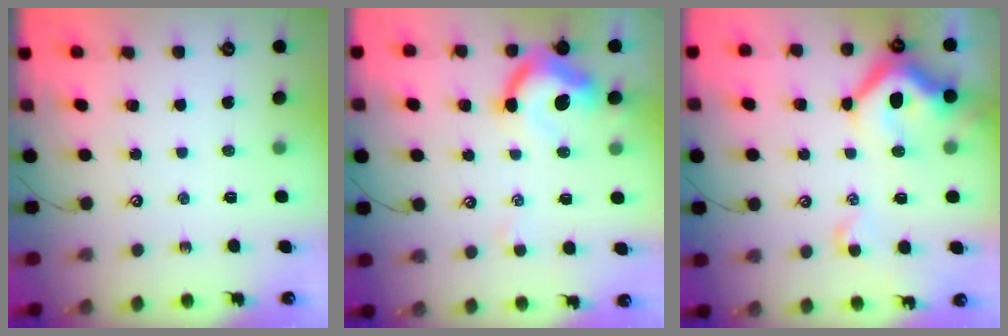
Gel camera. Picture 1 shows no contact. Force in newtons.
{"total": 6.5, "press": 6.4, "slide": 1.2}
{"total": 14.3, "press": 14.2, "slide": 1.9}